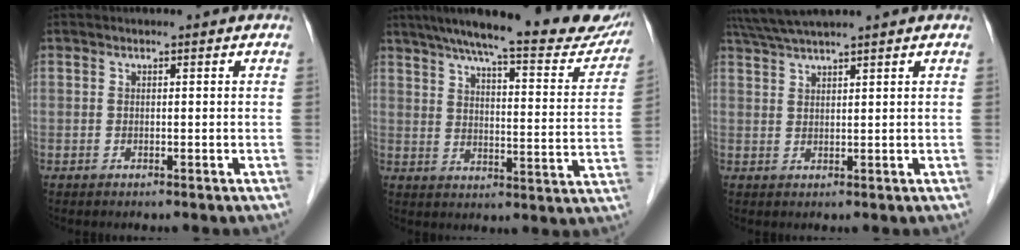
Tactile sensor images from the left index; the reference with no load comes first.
{"total": 24.7, "force": [21.2, 3.5, 12.1], "torque": [-0.178, -0.033, 0.264]}
{"total": 5.9, "force": [5.2, -1.0, 2.8], "torque": [-0.056, 0.030, 0.097]}